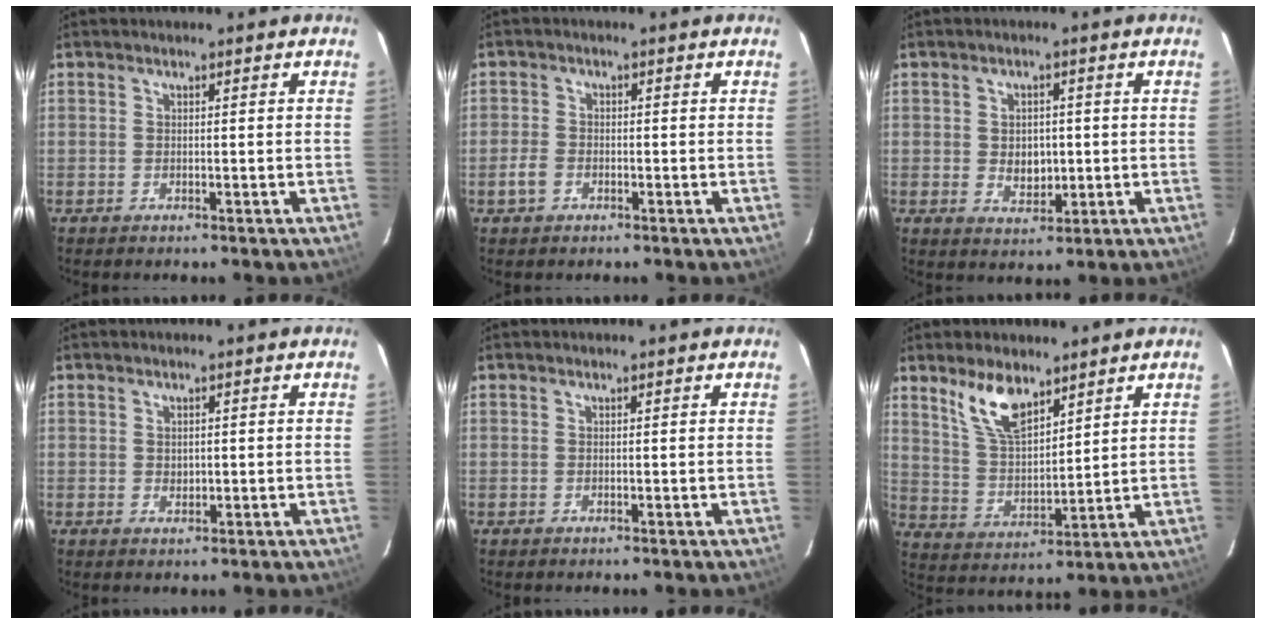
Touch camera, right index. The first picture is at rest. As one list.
[{"total": 2.9, "force": [-1.5, 2.2, 1.3], "torque": [-0.032, 0.004, -0.029]}, {"total": 4.6, "force": [-0.2, 3.6, 2.9], "torque": [-0.047, 0.002, 0.004]}, {"total": 1.2, "force": [0.0, 1.1, 0.6], "torque": [-0.007, 0.003, 0.002]}, {"total": 0.0}, {"total": 9.9, "force": [6.7, 4.1, 6.1], "torque": [-0.114, 0.008, 0.139]}]